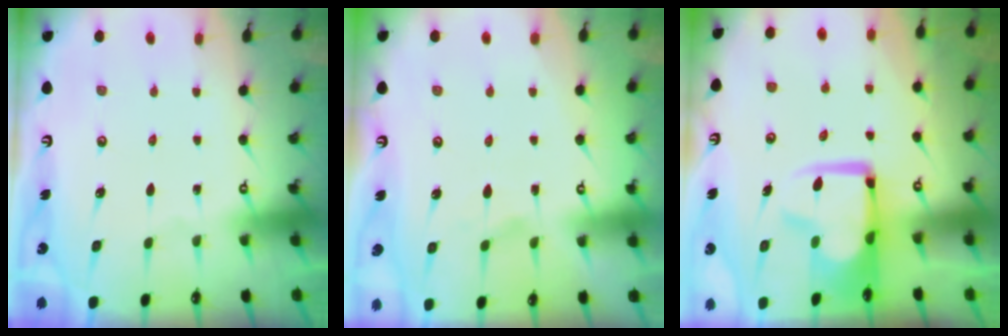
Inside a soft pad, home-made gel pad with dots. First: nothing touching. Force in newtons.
{"total": 2.9, "press": 2.7, "slide": 1.0}
{"total": 4.4, "press": 4.1, "slide": 1.6}